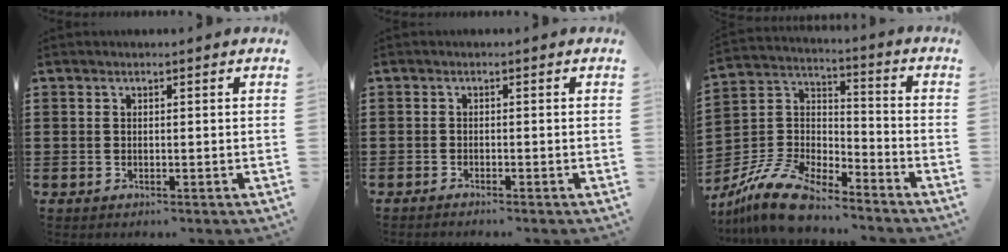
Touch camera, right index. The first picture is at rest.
{"total": 0.9, "force": [-0.9, -0.2, 0.1], "torque": [-0.004, -0.003, -0.017]}
{"total": 11.7, "force": [-10.3, 2.9, 4.8], "torque": [-0.116, 0.027, -0.209]}